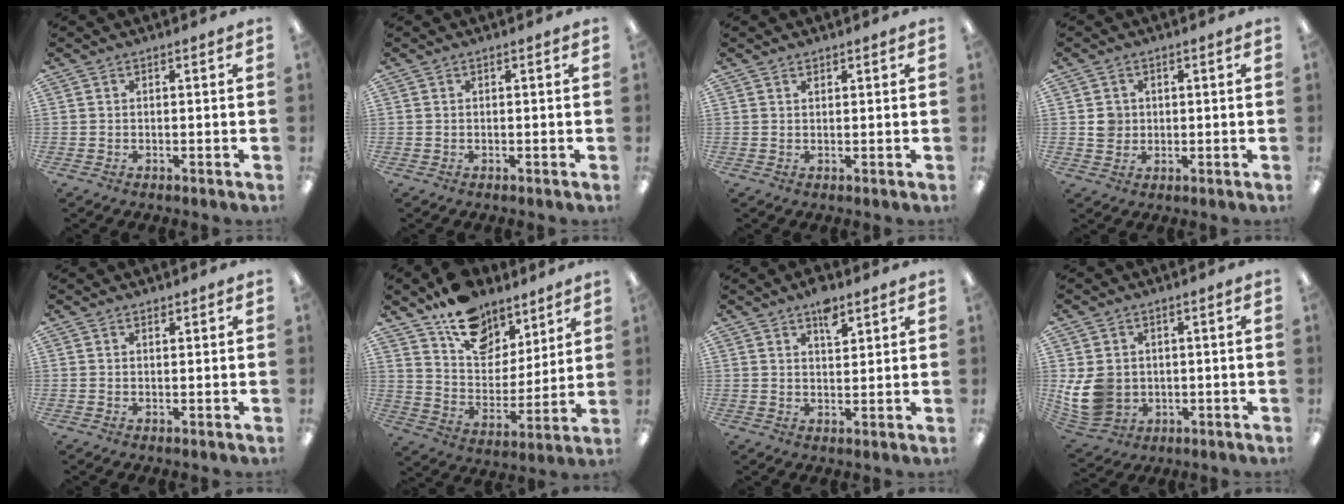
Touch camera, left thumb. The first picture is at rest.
{"total": 0.0}
{"total": 1.1, "force": [1.0, 0.4, 0.3], "torque": [-0.006, -0.001, 0.019]}
{"total": 3.6, "force": [0.7, 3.5, 0.8], "torque": [-0.007, 0.001, 0.008]}
{"total": 0.9, "force": [0.8, 0.4, 0.3], "torque": [0.001, -0.004, 0.013]}
{"total": 15.0, "force": [11.2, 8.6, 5.1], "torque": [-0.086, -0.080, 0.208]}
{"total": 5.5, "force": [3.8, 2.4, 3.1], "torque": [-0.038, -0.018, 0.064]}
{"total": 9.8, "force": [0.2, 8.4, 5.1], "torque": [-0.121, 0.006, 0.008]}